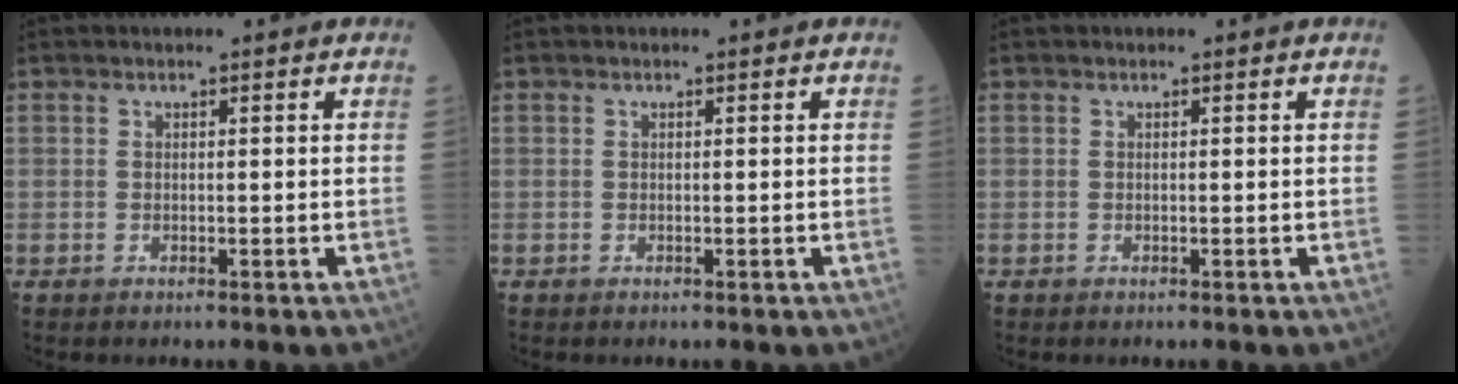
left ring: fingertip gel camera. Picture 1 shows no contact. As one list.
[{"total": 0.0}, {"total": 0.0}]